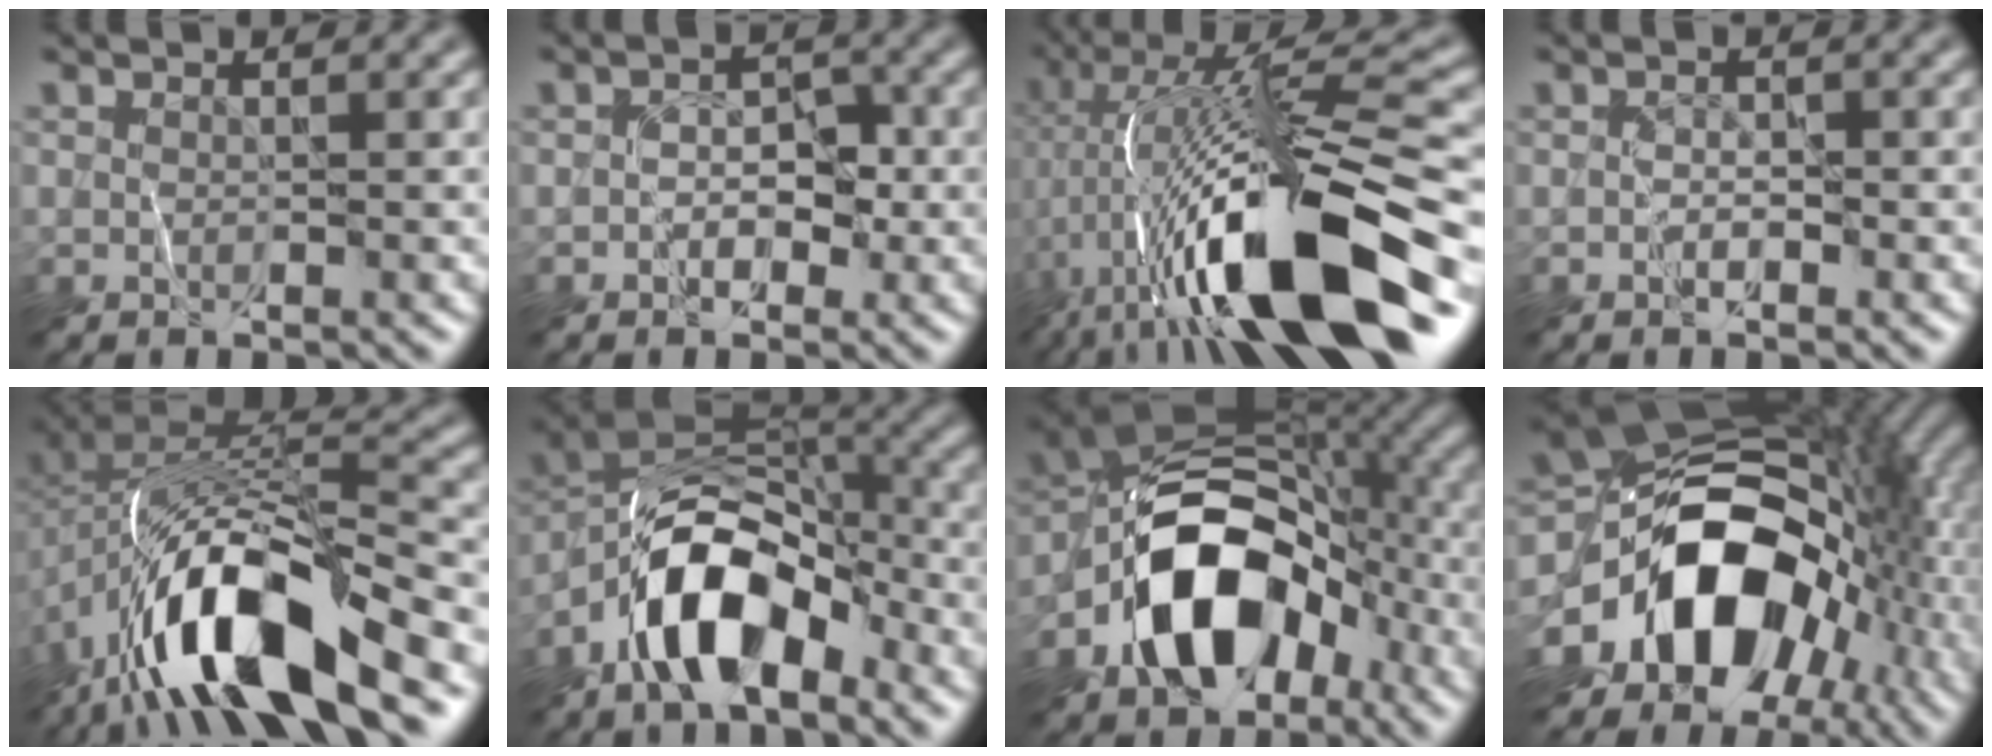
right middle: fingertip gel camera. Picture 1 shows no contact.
{"total": 2.4, "force": [-0.9, 1.7, 1.4], "torque": [-0.013, 0.004, -0.016]}
{"total": 15.9, "force": [-4.2, 4.5, 14.7], "torque": [-0.248, 0.016, -0.069]}
{"total": 1.1, "force": [-0.6, 0.7, 0.5], "torque": [-0.008, 0.003, -0.012]}
{"total": 13.4, "force": [-6.7, 5.2, 10.4], "torque": [-0.191, 0.000, -0.121]}
{"total": 9.7, "force": [-4.9, 4.9, 6.8], "torque": [-0.112, 0.017, -0.098]}
{"total": 11.9, "force": [-4.8, 7.7, 7.7], "torque": [-0.123, 0.007, -0.092]}
{"total": 18.1, "force": [-4.7, 13.0, 11.7], "torque": [-0.177, -0.021, -0.073]}